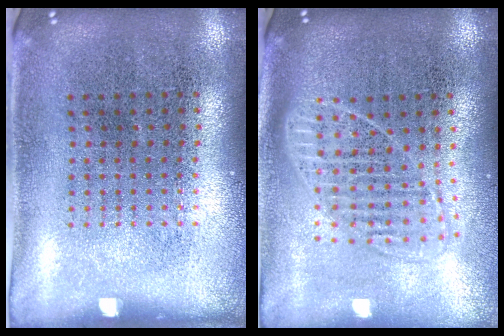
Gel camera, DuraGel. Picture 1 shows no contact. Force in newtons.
{"total": 1.7, "press": 1.4, "slide": 1.0}